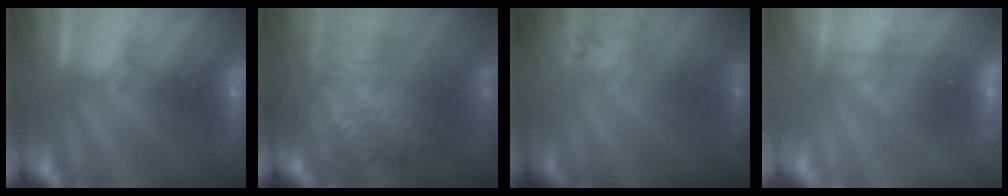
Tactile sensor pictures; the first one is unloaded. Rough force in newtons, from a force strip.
{"total": 8.8}
{"total": 2.4}
{"total": 2.8}